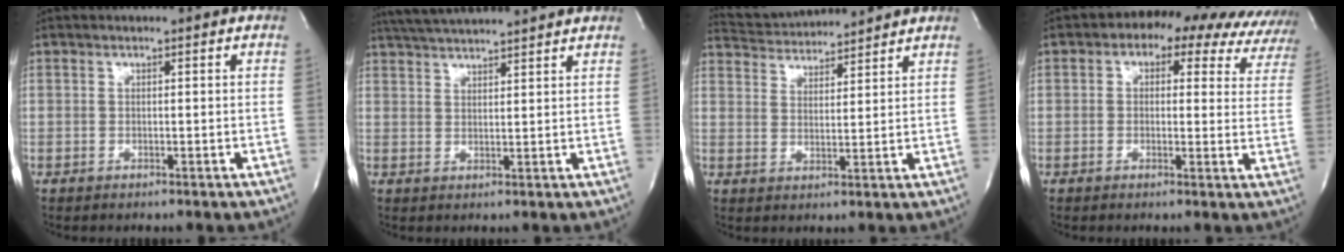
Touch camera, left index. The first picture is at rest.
{"total": 11.2, "force": [10.4, 0.2, 4.2], "torque": [-0.083, 0.026, 0.156]}
{"total": 10.5, "force": [10.2, 0.7, 2.2], "torque": [-0.052, 0.017, 0.164]}
{"total": 16.7, "force": [13.3, 7.7, 6.5], "torque": [-0.070, 0.030, 0.131]}